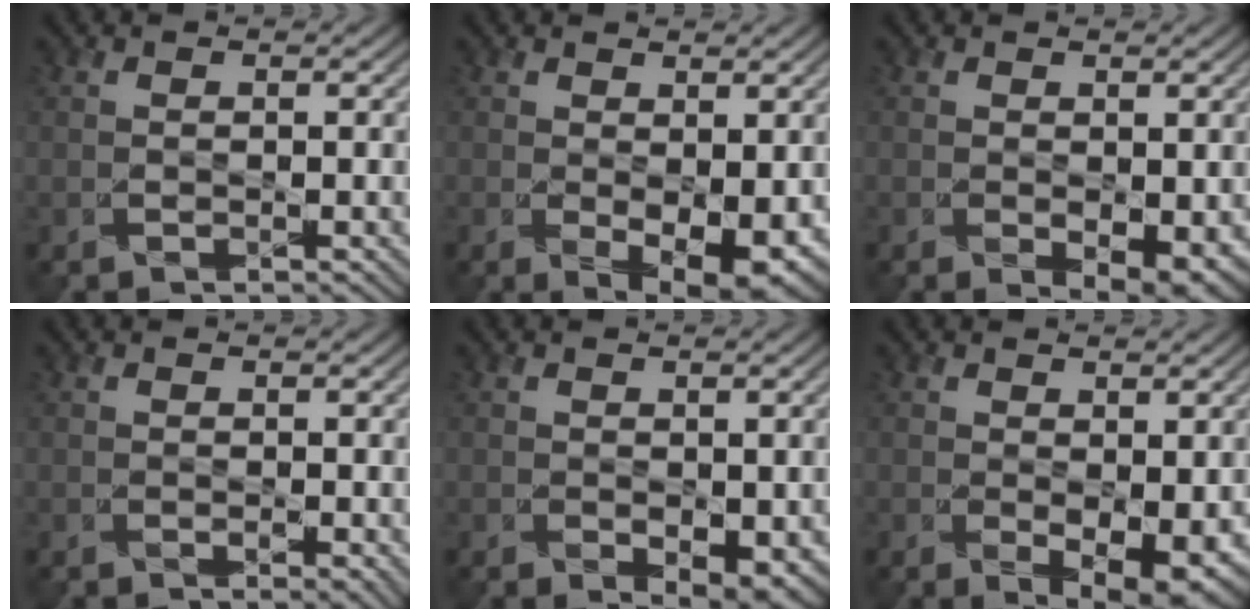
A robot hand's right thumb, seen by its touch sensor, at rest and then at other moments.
{"total": 5.5, "force": [-0.4, 2.7, 4.7], "torque": [-0.086, -0.022, 0.008]}
{"total": 3.8, "force": [-0.7, 1.9, 3.2], "torque": [-0.055, -0.018, -0.002]}
{"total": 1.1, "force": [0.0, 0.3, 1.0], "torque": [-0.018, -0.008, 0.000]}
{"total": 3.5, "force": [-0.8, 1.9, 2.9], "torque": [-0.047, -0.015, -0.005]}
{"total": 5.2, "force": [-0.6, 2.6, 4.5], "torque": [-0.078, -0.021, 0.002]}